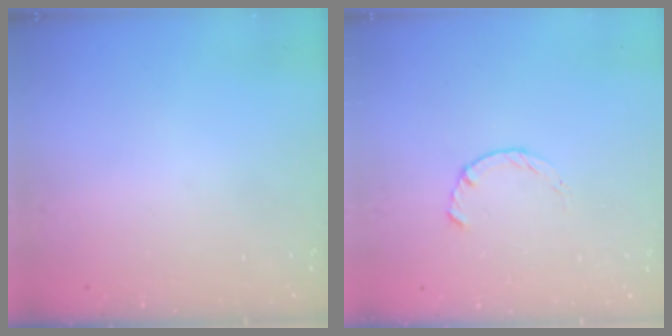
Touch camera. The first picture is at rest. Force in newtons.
{"total": 2.2, "press": 2.2, "slide": 0.4}